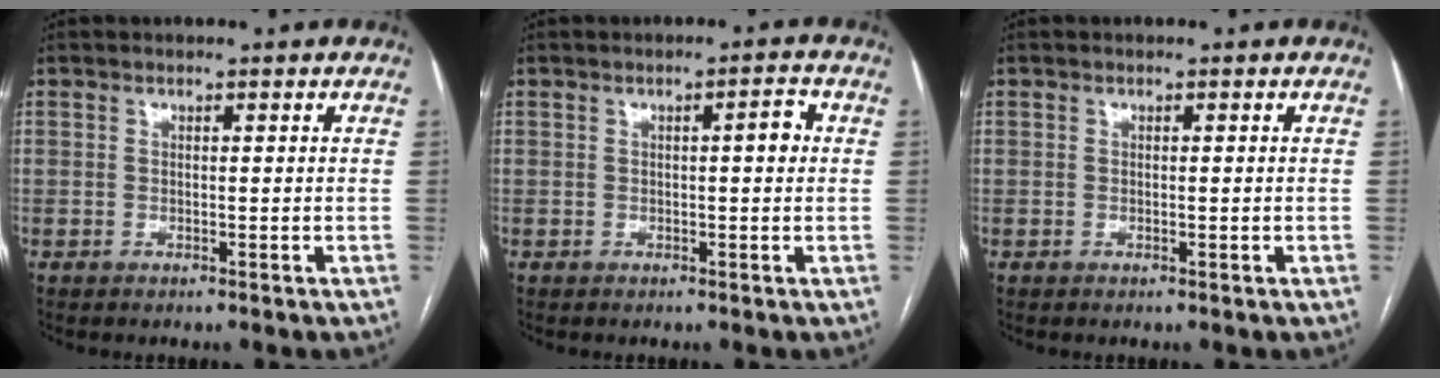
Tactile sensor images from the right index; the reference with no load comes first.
{"total": 2.4, "force": [0.4, 0.6, 2.3], "torque": [-0.028, 0.006, 0.005]}
{"total": 0.6, "force": [-0.1, 0.1, 0.5], "torque": [-0.011, -0.002, 0.002]}